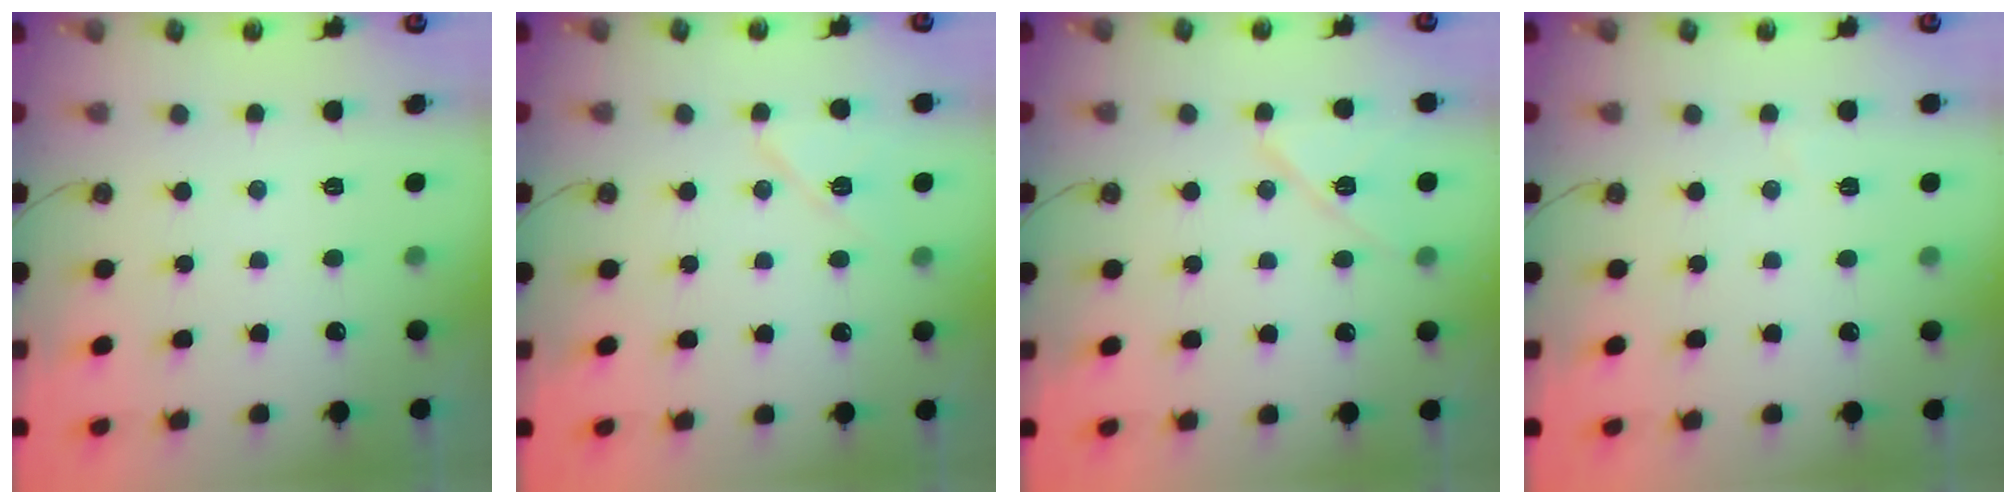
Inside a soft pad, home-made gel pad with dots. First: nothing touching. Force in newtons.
{"total": 8.5, "press": 8.4, "slide": 1.7}
{"total": 9.9, "press": 9.9, "slide": 0.9}
{"total": 2.8, "press": 2.7, "slide": 0.8}